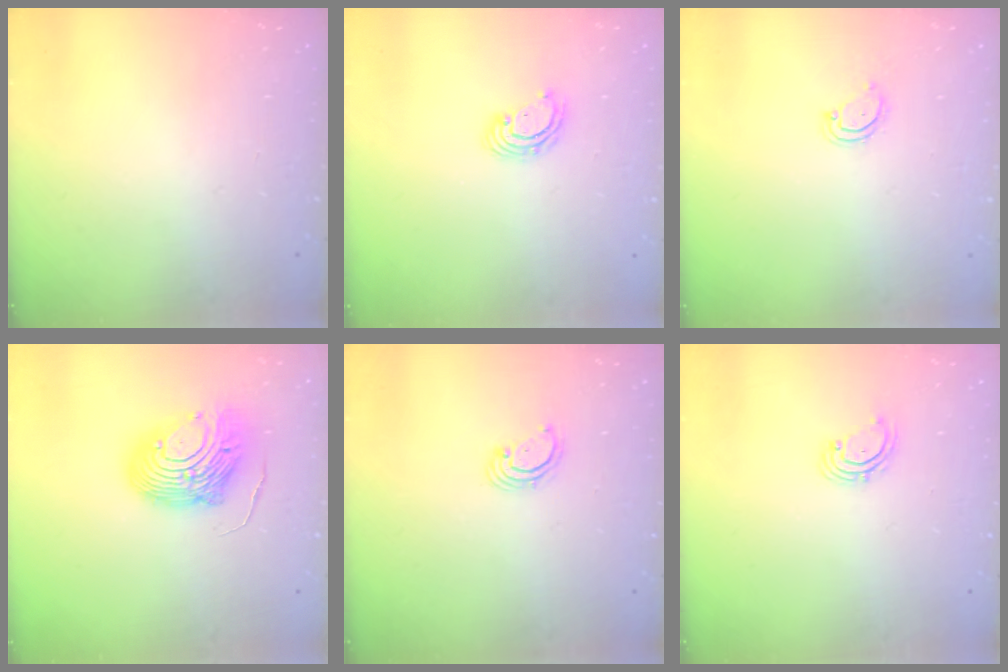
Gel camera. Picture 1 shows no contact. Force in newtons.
{"total": 4.6, "press": 4.6, "slide": 0.2}
{"total": 3.8, "press": 3.8, "slide": 0.4}
{"total": 12.3, "press": 12.2, "slide": 1.2}
{"total": 2.5, "press": 2.5, "slide": 0.3}
{"total": 2.0, "press": 2.0, "slide": 0.4}